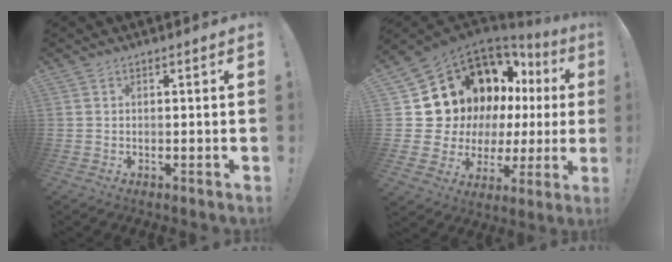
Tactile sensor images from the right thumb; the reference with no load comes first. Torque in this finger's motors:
{"motor_torque": [2.50, 2.51, 0.20, 0.20, 0.32]}